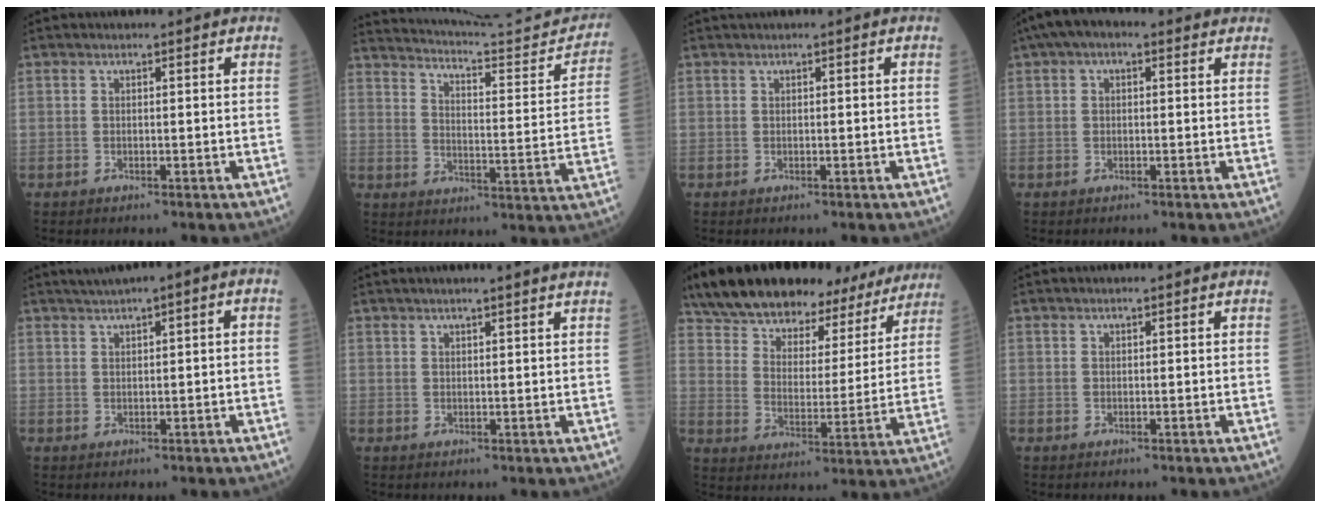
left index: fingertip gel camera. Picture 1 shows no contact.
{"total": 21.6, "force": [20.9, 1.0, 5.4], "torque": [-0.086, -0.067, 0.268]}
{"total": 0.6, "force": [0.5, -0.2, 0.3], "torque": [-0.009, 0.007, 0.017]}
{"total": 5.6, "force": [3.4, 2.6, 3.7], "torque": [-0.066, 0.045, 0.049]}
{"total": 3.7, "force": [1.7, 0.4, 3.2], "torque": [-0.054, 0.020, 0.028]}
{"total": 6.3, "force": [5.6, -0.8, 2.8], "torque": [-0.032, 0.015, 0.058]}
{"total": 25.2, "force": [21.9, 8.7, 8.9], "torque": [-0.153, 0.019, 0.298]}
{"total": 0.7, "force": [0.6, 0.1, 0.2], "torque": [-0.009, 0.012, 0.010]}